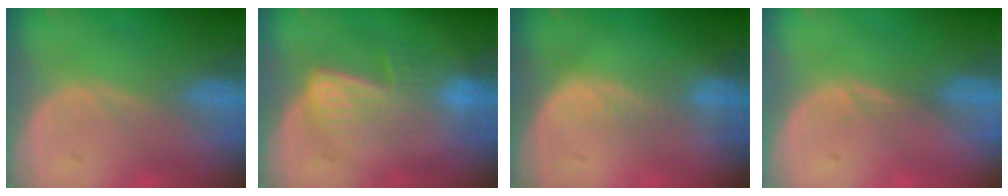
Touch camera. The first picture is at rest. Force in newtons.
{"total": 7.2, "press": 6.0, "slide": 4.0}
{"total": 2.0, "press": 2.0, "slide": 0.1}
{"total": 0.8, "press": 0.6, "slide": 0.6}